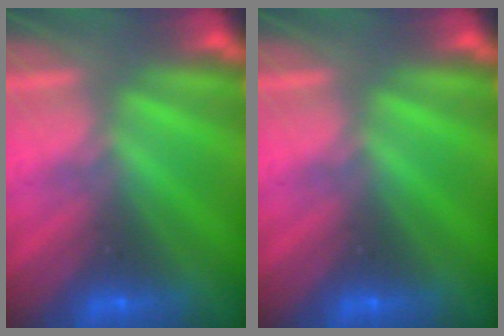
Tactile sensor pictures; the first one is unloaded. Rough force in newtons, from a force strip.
{"total": 0.0}